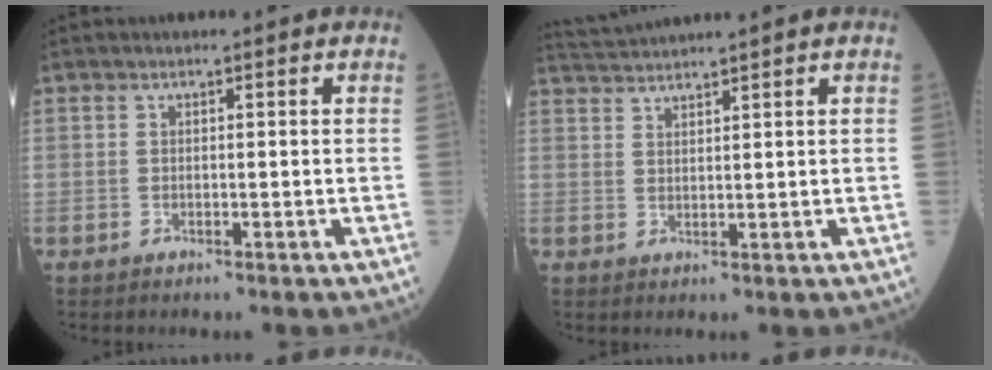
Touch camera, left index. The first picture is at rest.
{"total": 3.9, "force": [3.6, -1.5, 0.4], "torque": [-0.011, 0.012, 0.073]}